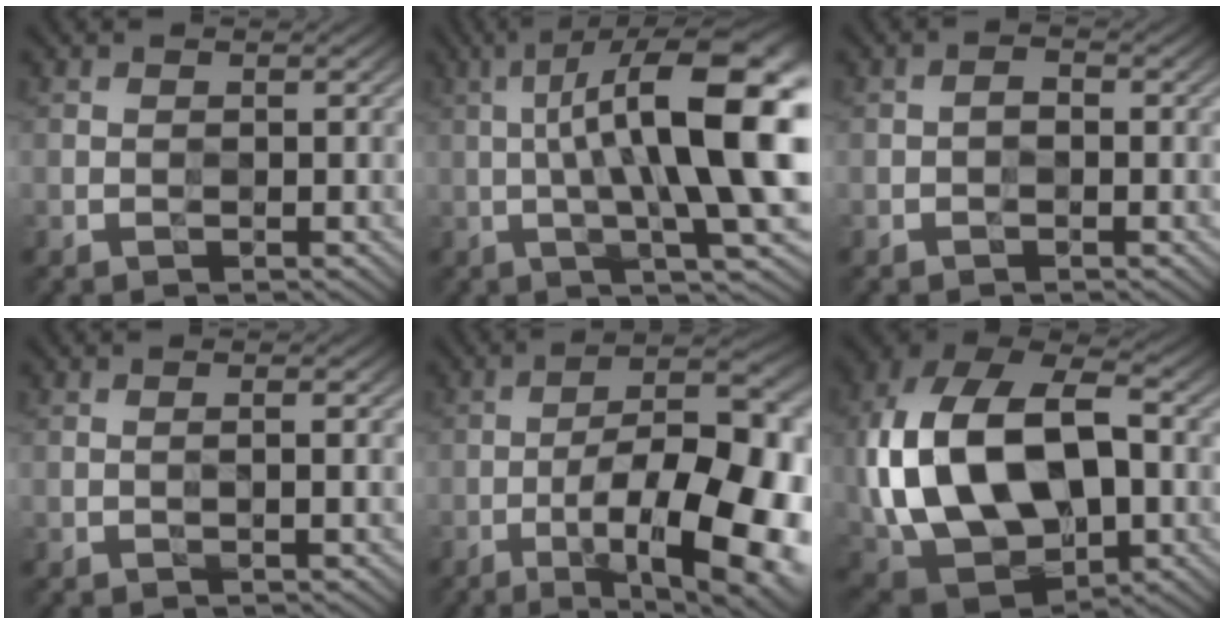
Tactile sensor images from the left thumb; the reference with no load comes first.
{"total": 17.3, "force": [1.3, 4.3, 16.7], "torque": [-0.255, 0.029, 0.026]}
{"total": 1.1, "force": [-0.3, 0.6, 0.9], "torque": [-0.015, 0.005, -0.008]}
{"total": 1.4, "force": [-0.1, 0.0, 1.4], "torque": [-0.025, 0.000, -0.003]}
{"total": 20.1, "force": [-6.9, 7.0, 17.5], "torque": [-0.242, -0.009, -0.098]}
{"total": 19.6, "force": [0.0, 12.8, 14.8], "torque": [-0.337, -0.010, 0.014]}